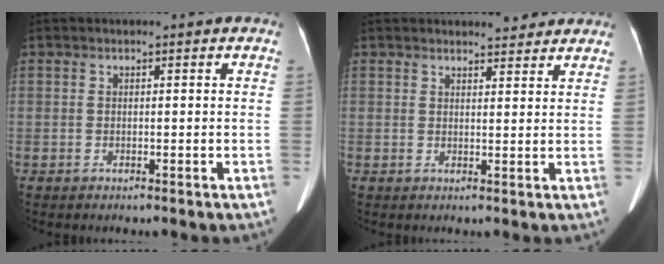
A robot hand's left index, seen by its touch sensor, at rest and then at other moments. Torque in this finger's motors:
{"motor_torque": [0.55, -0.51, 0.11, 0.01]}